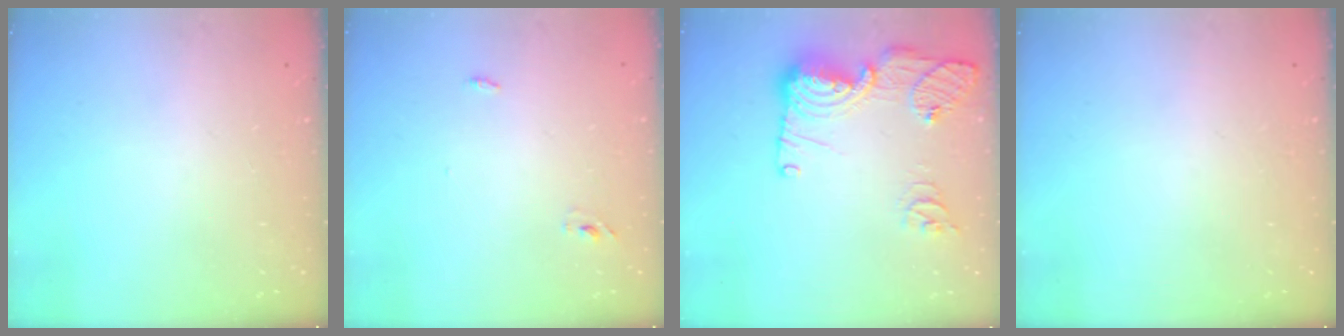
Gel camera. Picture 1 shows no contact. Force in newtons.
{"total": 2.9, "press": 2.7, "slide": 1.0}
{"total": 16.2, "press": 16.2, "slide": 1.7}
{"total": 0.0}